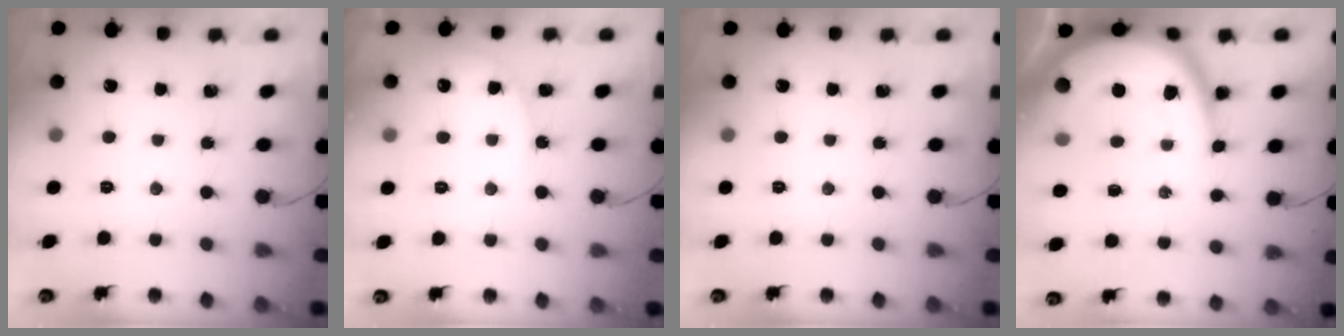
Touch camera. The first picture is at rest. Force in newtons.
{"total": 6.0, "press": 6.0, "slide": 0.5}
{"total": 0.0}
{"total": 16.2, "press": 16.1, "slide": 1.6}